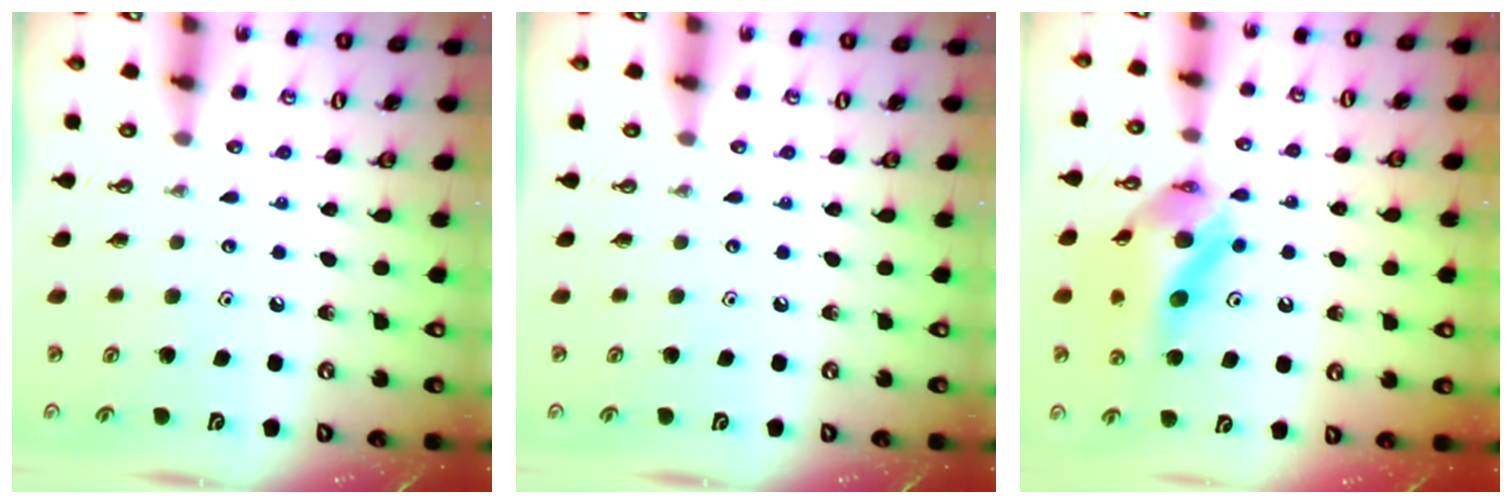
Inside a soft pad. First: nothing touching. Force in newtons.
{"total": 0.0}
{"total": 13.3, "press": 13.2, "slide": 1.5}